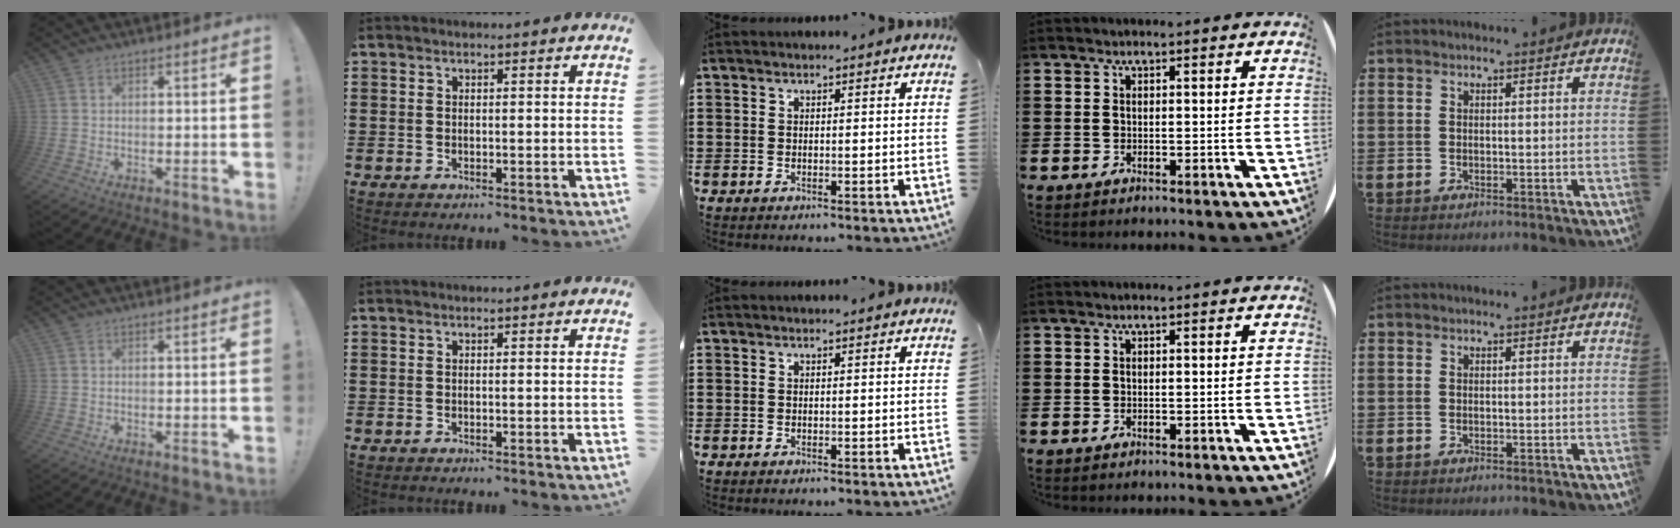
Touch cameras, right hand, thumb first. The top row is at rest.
{}